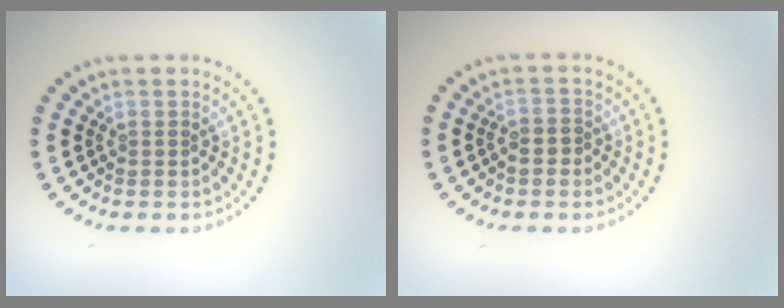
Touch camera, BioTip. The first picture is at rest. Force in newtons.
{"total": 1.1, "press": 0.9, "slide": 0.6}